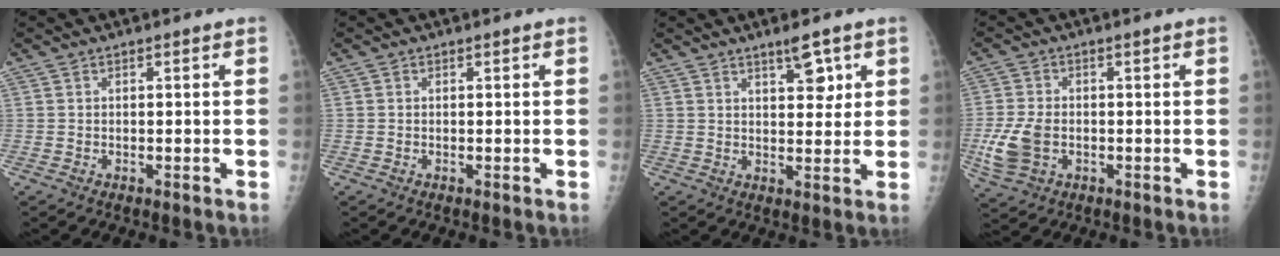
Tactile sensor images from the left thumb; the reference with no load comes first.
{"total": 0.0}
{"total": 5.1, "force": [3.0, 1.8, 3.7], "torque": [-0.042, -0.018, 0.045]}
{"total": 7.4, "force": [-1.4, 5.0, 5.3], "torque": [-0.122, 0.000, -0.023]}